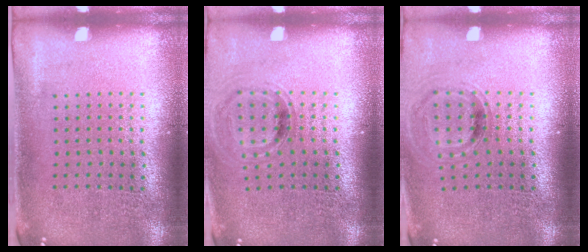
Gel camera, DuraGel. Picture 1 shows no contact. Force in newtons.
{"total": 0.9, "press": 0.9, "slide": 0.2}
{"total": 0.9, "press": 0.9, "slide": 0.2}